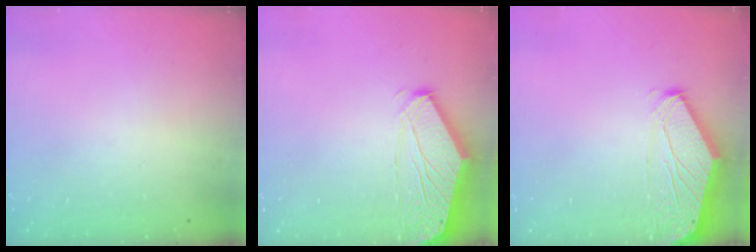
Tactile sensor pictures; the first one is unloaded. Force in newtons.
{"total": 0.0}
{"total": 0.0}